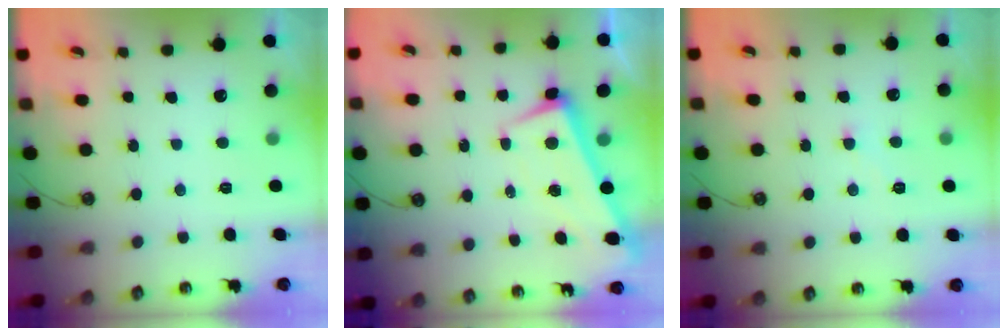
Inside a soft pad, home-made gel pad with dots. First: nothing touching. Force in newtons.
{"total": 1.5, "press": 0.6, "slide": 1.4}
{"total": 1.1, "press": 1.0, "slide": 0.4}